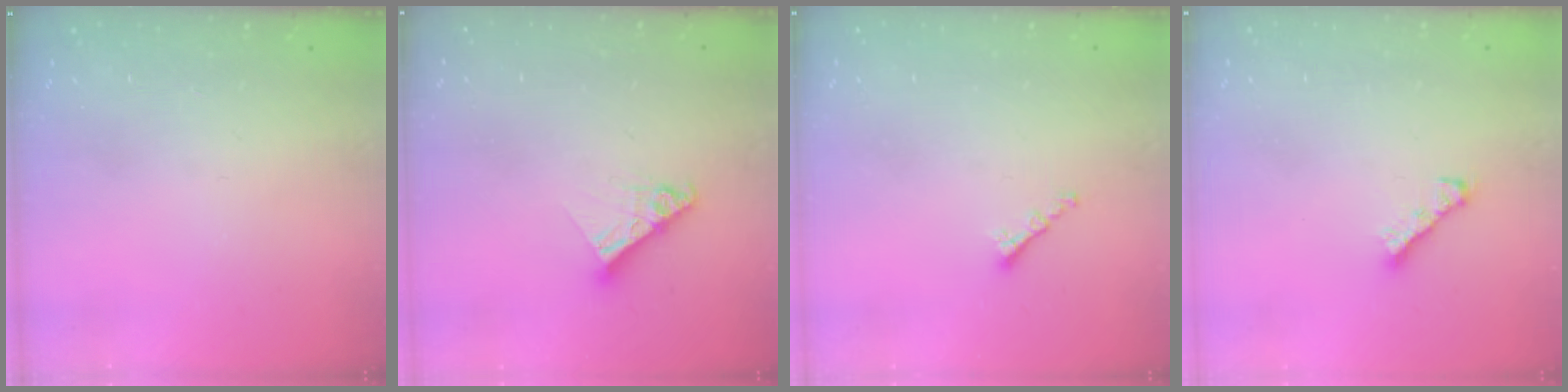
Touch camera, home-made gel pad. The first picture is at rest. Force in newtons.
{"total": 8.1, "press": 8.1, "slide": 0.7}
{"total": 1.3, "press": 1.2, "slide": 0.5}
{"total": 3.5, "press": 3.4, "slide": 0.7}